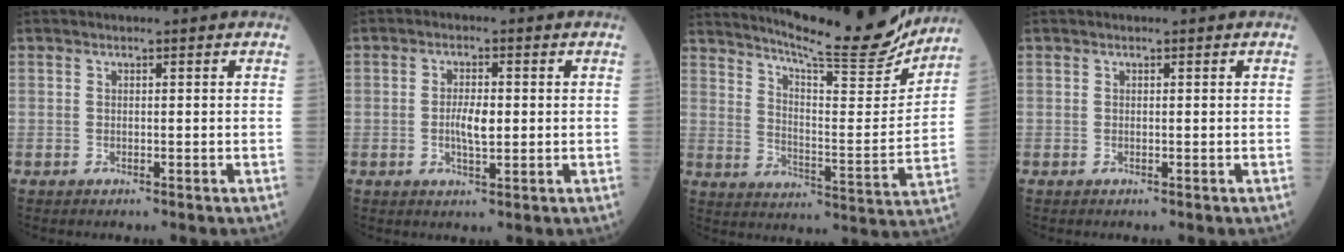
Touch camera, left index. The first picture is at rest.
{"total": 3.8, "force": [-0.3, 1.3, 3.6], "torque": [-0.063, -0.001, -0.006]}
{"total": 19.8, "force": [18.3, 0.6, 7.5], "torque": [-0.119, -0.058, 0.252]}
{"total": 0.0}